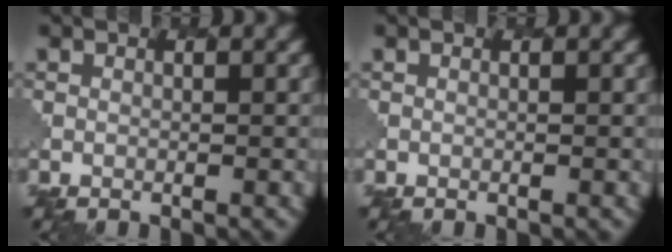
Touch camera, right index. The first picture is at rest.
{"total": 0.0}